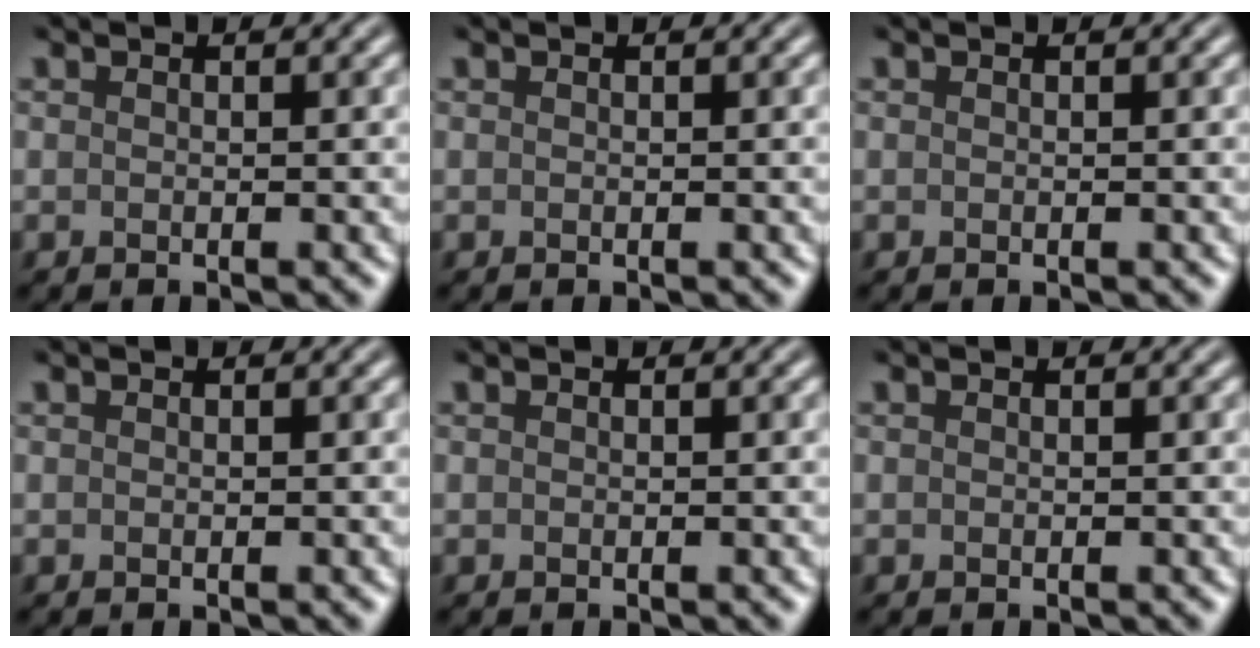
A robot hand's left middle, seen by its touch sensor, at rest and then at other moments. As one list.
[{"total": 0.0}, {"total": 0.0}, {"total": 0.0}, {"total": 0.0}, {"total": 0.0}]